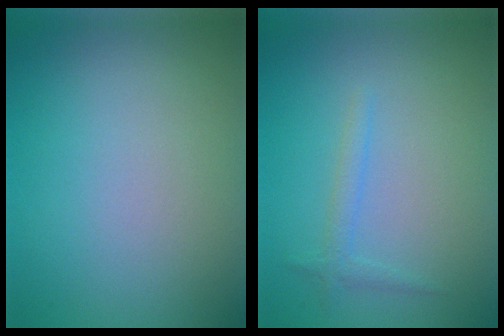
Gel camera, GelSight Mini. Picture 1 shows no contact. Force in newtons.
{"total": 1.3, "press": 1.3, "slide": 0.1}